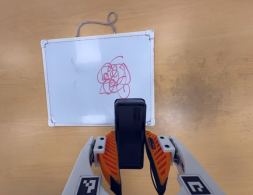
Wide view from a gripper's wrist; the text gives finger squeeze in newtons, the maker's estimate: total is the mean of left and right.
{"total": 3.7, "left": 2.5, "right": 4.9}